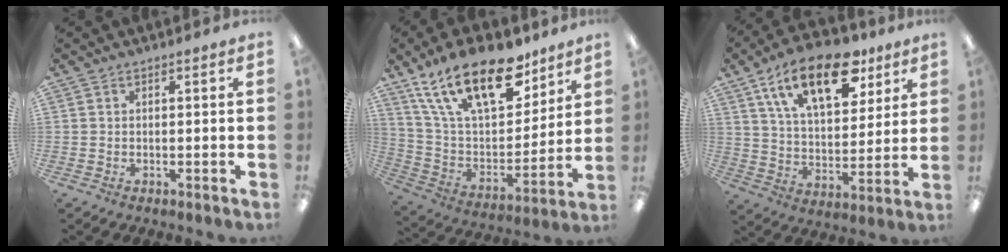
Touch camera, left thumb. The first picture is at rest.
{"total": 24.6, "force": [15.8, 11.2, 15.2], "torque": [-0.280, -0.086, 0.276]}
{"total": 20.3, "force": [11.6, 10.2, 13.2], "torque": [-0.211, -0.045, 0.197]}